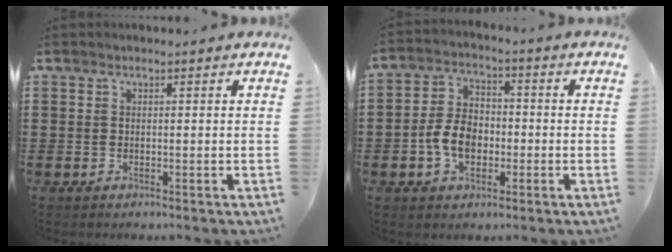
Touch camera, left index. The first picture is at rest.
{"total": 6.4, "force": [-2.0, 4.4, 4.3], "torque": [-0.108, 0.005, -0.044]}